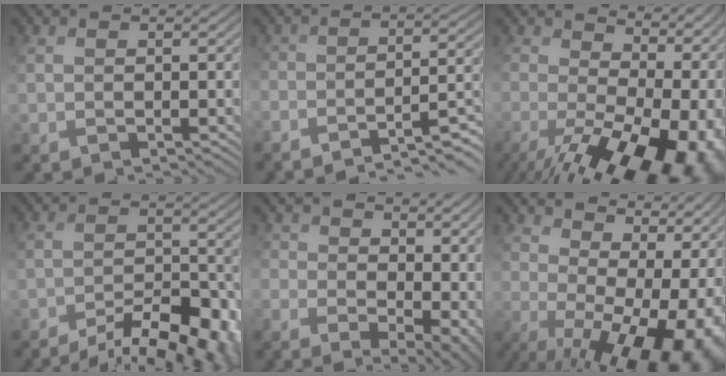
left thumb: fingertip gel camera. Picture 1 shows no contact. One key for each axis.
{"total": 7.8, "fx": -6.2, "fy": 1.8, "fz": 4.4, "tx": -0.068, "ty": -0.001, "tz": -0.096}
{"total": 18.1, "fx": -3.5, "fy": 10.7, "fz": 14.2, "tx": -0.194, "ty": -0.031, "tz": -0.017}
{"total": 12.7, "fx": -10.1, "fy": 4.1, "fz": 6.6, "tx": -0.110, "ty": -0.022, "tz": -0.141}
{"total": 11.1, "fx": -0.3, "fy": 7.6, "fz": 8.1, "tx": -0.171, "ty": -0.041, "tz": 0.023}
{"total": 17.8, "fx": 0.2, "fy": 10.6, "fz": 14.3, "tx": -0.158, "ty": -0.023, "tz": 0.048}